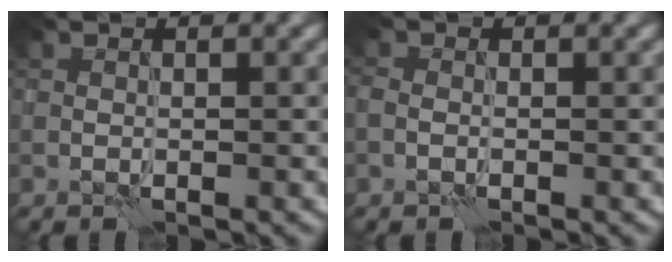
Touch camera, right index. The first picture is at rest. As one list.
[{"total": 0.9, "force": [-0.4, 0.7, 0.5], "torque": [-0.013, 0.002, -0.012]}]